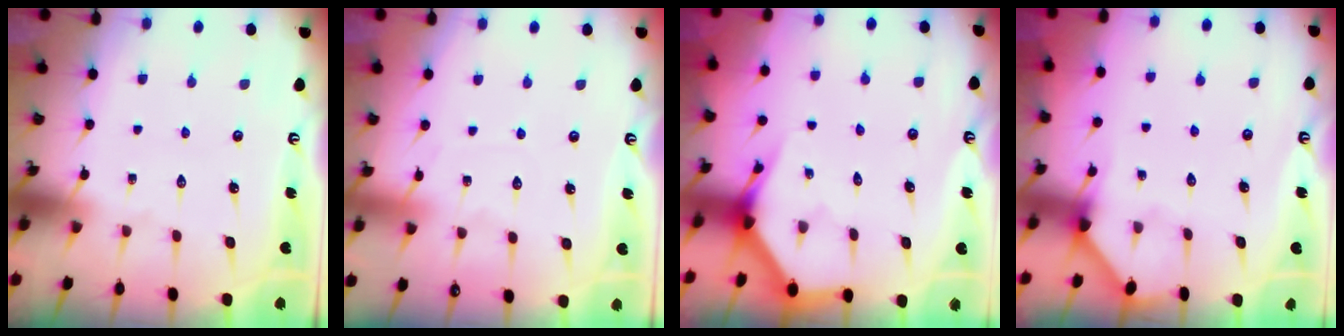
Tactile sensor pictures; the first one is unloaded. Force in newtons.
{"total": 2.9, "press": 2.9, "slide": 0.4}
{"total": 3.7, "press": 3.7, "slide": 0.4}
{"total": 2.6, "press": 2.6, "slide": 0.2}